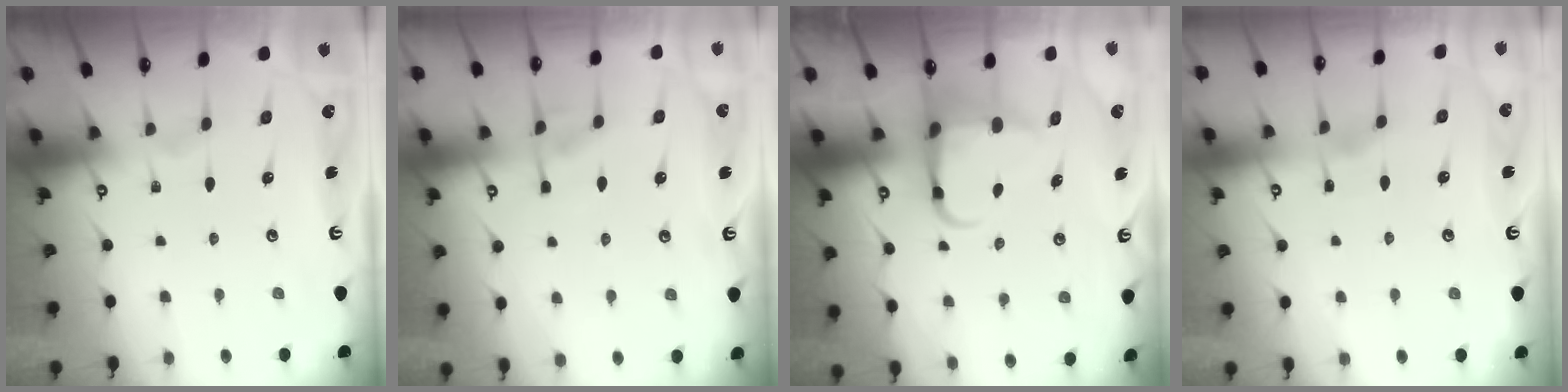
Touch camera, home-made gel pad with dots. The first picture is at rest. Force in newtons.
{"total": 4.1, "press": 4.1, "slide": 0.7}
{"total": 5.7, "press": 5.6, "slide": 1.0}
{"total": 2.6, "press": 2.6, "slide": 0.4}